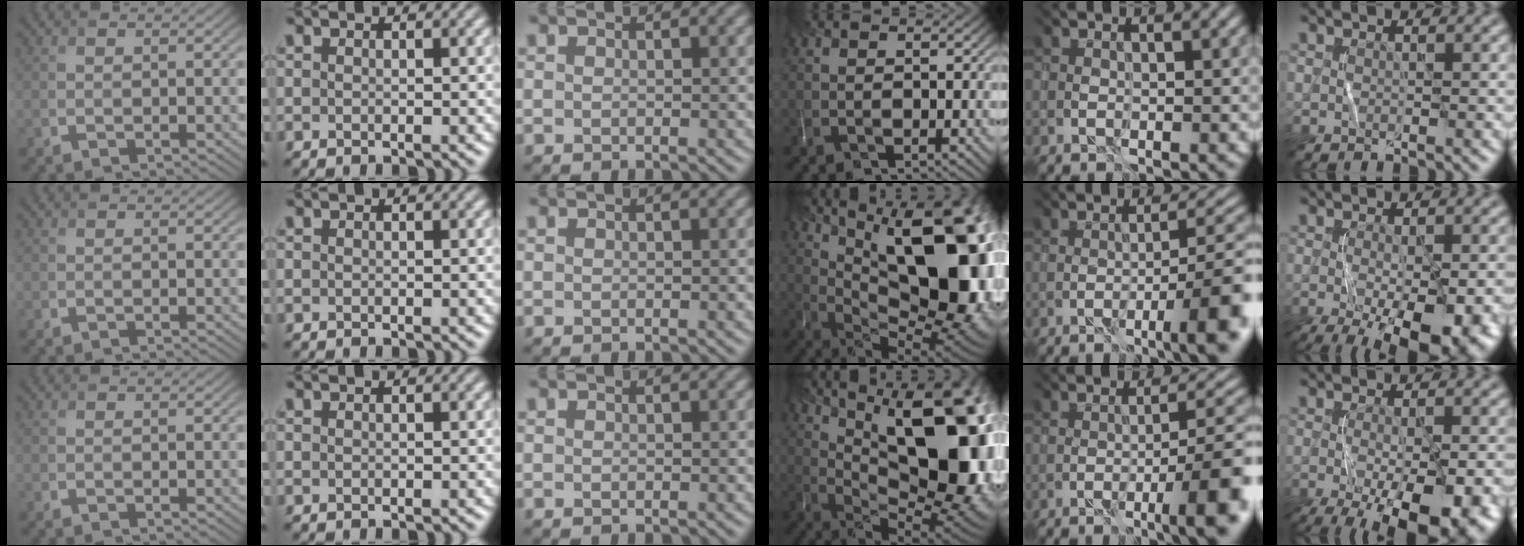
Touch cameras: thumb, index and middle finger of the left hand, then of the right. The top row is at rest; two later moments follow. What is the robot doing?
{"motion": "wrap", "object": "string"}